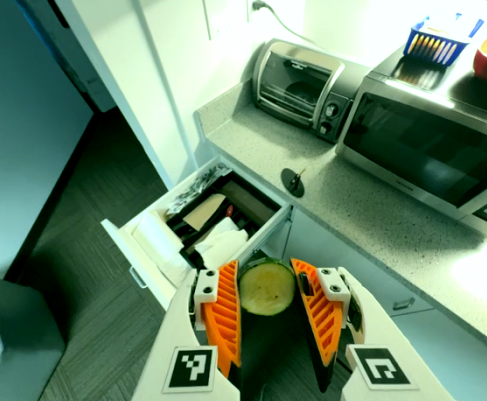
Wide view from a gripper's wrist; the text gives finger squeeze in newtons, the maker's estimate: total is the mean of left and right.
{"total": 10.7, "left": 11.1, "right": 10.2}